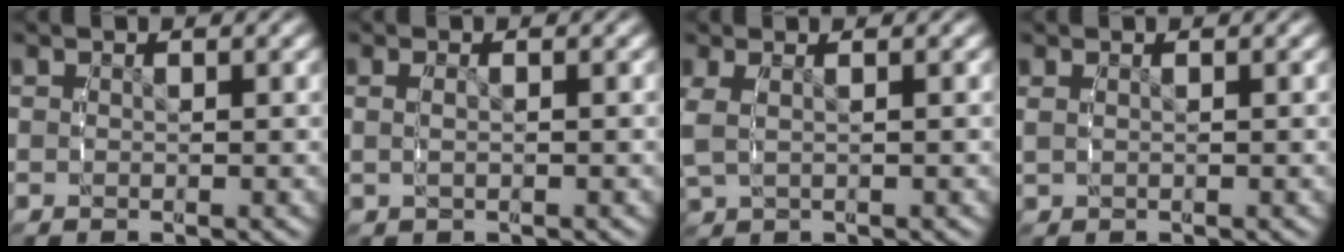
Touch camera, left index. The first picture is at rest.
{"total": 1.1, "force": [-0.5, 0.3, 0.9], "torque": [-0.028, -0.003, -0.006]}
{"total": 2.8, "force": [0.1, 2.3, 1.7], "torque": [-0.062, -0.001, 0.002]}
{"total": 0.6, "force": [0.2, 0.5, 0.3], "torque": [-0.014, 0.000, 0.004]}